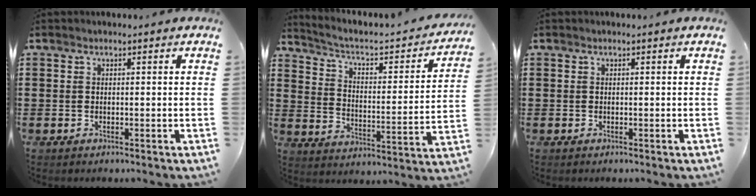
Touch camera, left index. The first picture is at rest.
{"total": 3.2, "force": [2.2, 1.1, 2.1], "torque": [-0.057, -0.023, 0.024]}
{"total": 0.0}